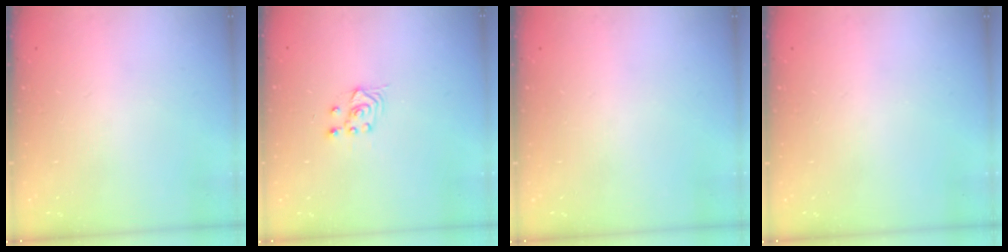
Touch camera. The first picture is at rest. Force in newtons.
{"total": 3.3, "press": 2.9, "slide": 1.5}
{"total": 0.0}
{"total": 0.0}